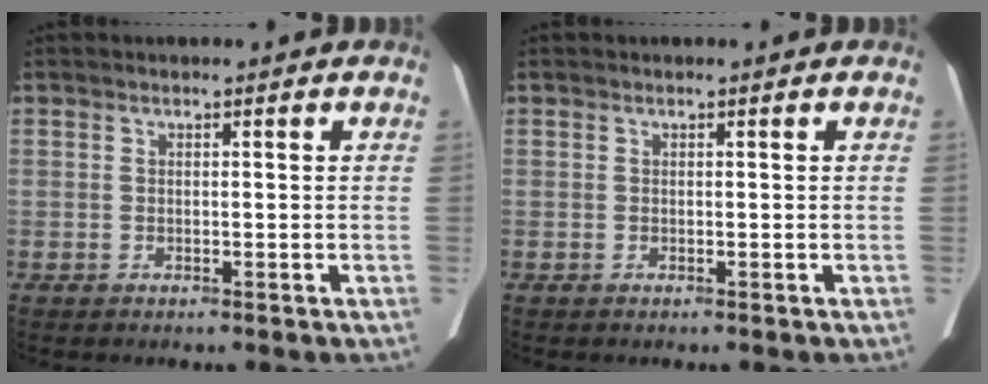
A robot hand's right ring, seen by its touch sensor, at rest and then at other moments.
{"total": 0.0}